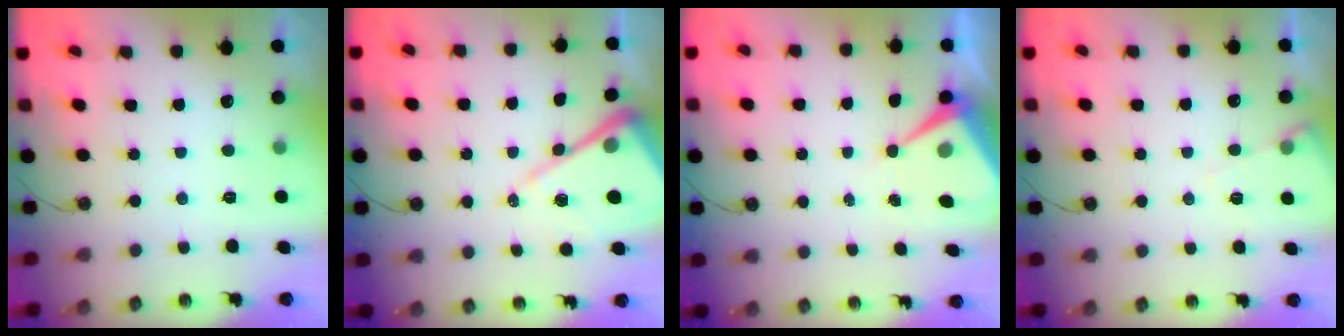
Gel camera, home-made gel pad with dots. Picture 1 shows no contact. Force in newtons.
{"total": 13.1, "press": 13.1, "slide": 1.4}
{"total": 7.9, "press": 7.9, "slide": 0.6}
{"total": 7.3, "press": 7.3, "slide": 0.7}